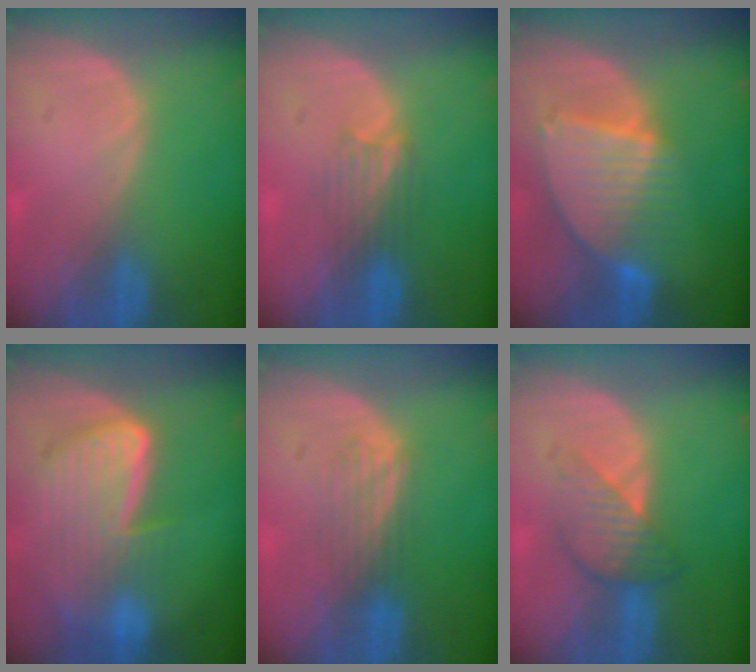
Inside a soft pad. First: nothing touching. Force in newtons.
{"total": 3.3, "press": 3.3, "slide": 0.1}
{"total": 8.6, "press": 7.5, "slide": 4.2}
{"total": 9.1, "press": 7.9, "slide": 4.3}
{"total": 3.6, "press": 3.2, "slide": 1.7}
{"total": 4.8, "press": 4.8, "slide": 0.3}